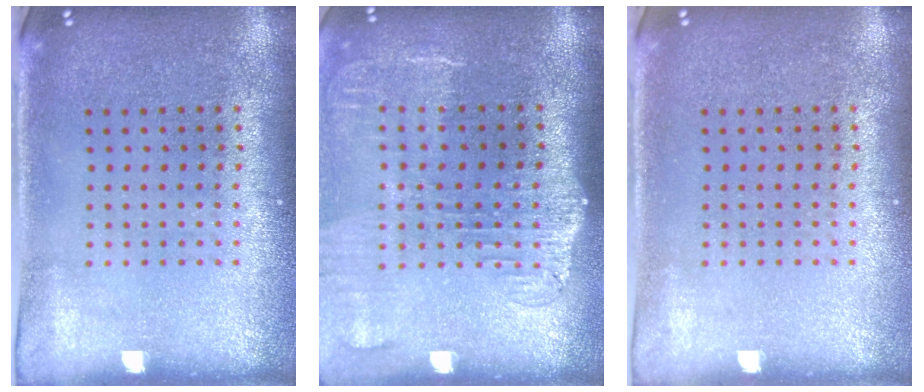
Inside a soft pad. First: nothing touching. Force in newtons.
{"total": 2.1, "press": 1.7, "slide": 1.2}
{"total": 0.0}